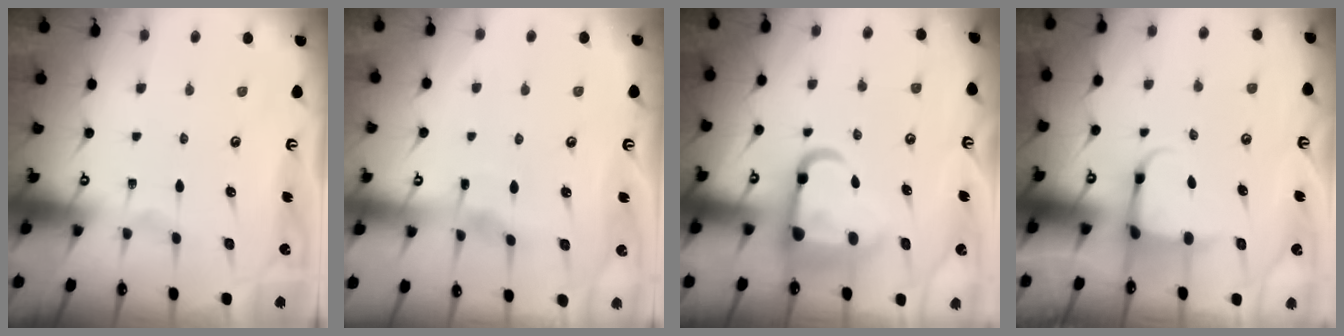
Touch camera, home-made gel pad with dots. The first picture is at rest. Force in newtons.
{"total": 2.9, "press": 2.9, "slide": 0.3}
{"total": 11.4, "press": 11.2, "slide": 2.2}
{"total": 3.8, "press": 3.7, "slide": 0.9}